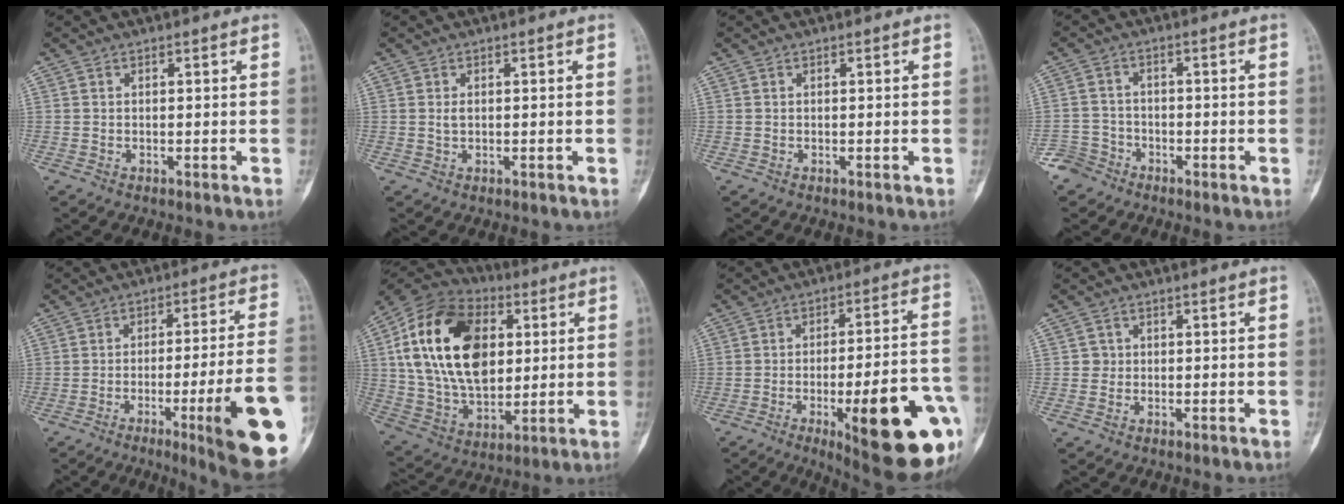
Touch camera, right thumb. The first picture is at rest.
{"total": 1.1, "force": [0.1, 0.6, 0.9], "torque": [-0.014, 0.000, 0.004]}
{"total": 0.0}
{"total": 4.5, "force": [-3.2, 3.1, -0.3], "torque": [0.024, 0.018, -0.068]}
{"total": 19.1, "force": [-6.7, 1.5, 17.8], "torque": [-0.206, 0.005, -0.091]}
{"total": 26.0, "force": [5.3, 16.7, 19.3], "torque": [-0.337, -0.005, 0.092]}
{"total": 24.5, "force": [-8.7, 6.7, 21.9], "torque": [-0.248, 0.020, -0.104]}
{"total": 1.3, "force": [-0.1, 1.3, 0.1], "torque": [0.008, 0.005, -0.003]}